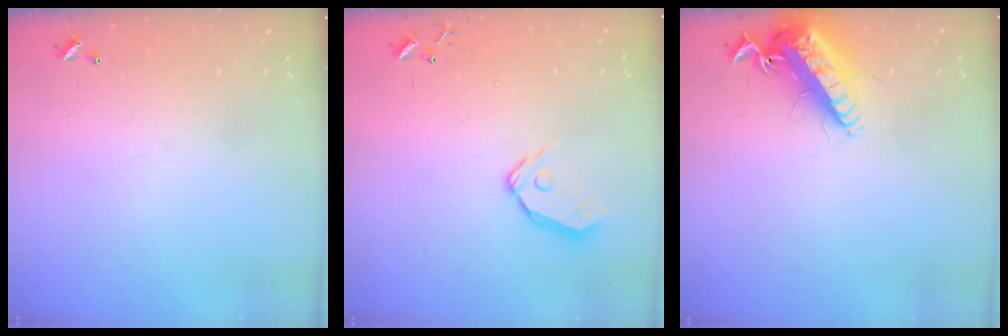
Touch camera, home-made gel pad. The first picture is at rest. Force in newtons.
{"total": 9.3, "press": 9.2, "slide": 1.2}
{"total": 14.6, "press": 14.4, "slide": 2.8}